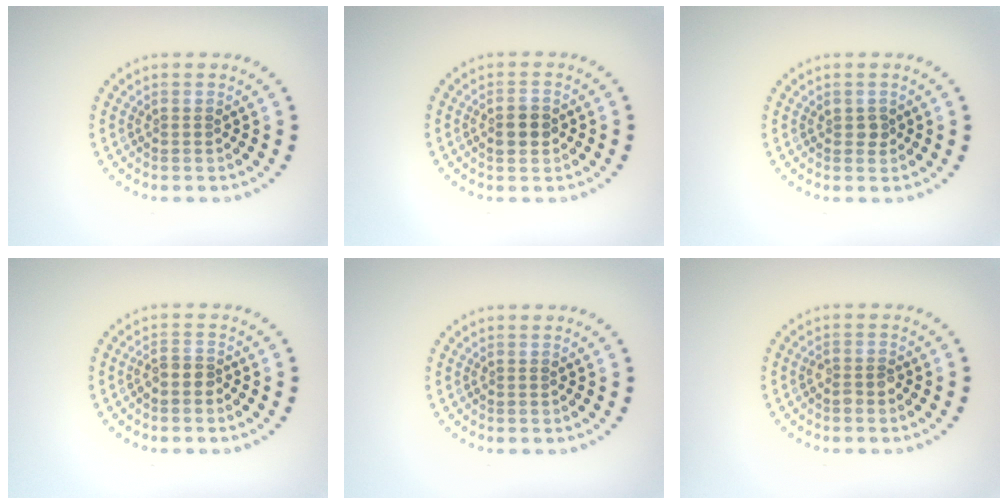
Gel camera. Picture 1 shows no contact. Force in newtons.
{"total": 2.5, "press": 2.5, "slide": 0.1}
{"total": 0.9, "press": 0.9, "slide": 0.2}
{"total": 1.7, "press": 1.5, "slide": 0.9}
{"total": 0.0}
{"total": 1.1, "press": 1.1, "slide": 0.4}